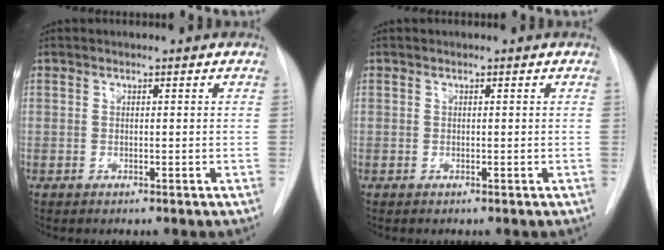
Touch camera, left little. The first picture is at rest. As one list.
[{"total": 0.0}]